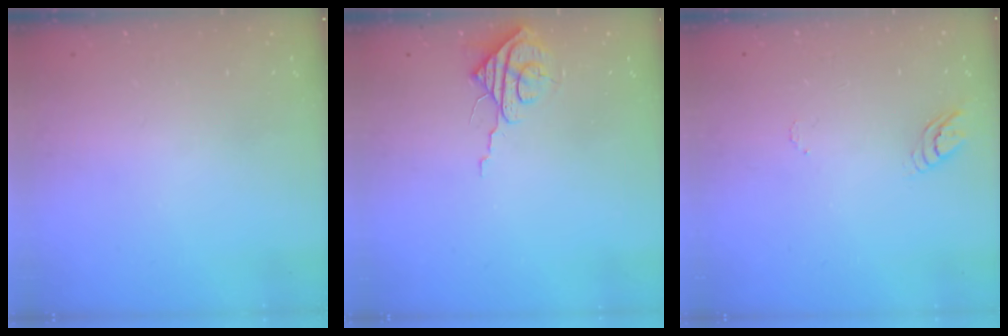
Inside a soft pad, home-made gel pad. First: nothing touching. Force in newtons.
{"total": 7.1, "press": 7.1, "slide": 0.1}
{"total": 3.8, "press": 3.8, "slide": 0.3}